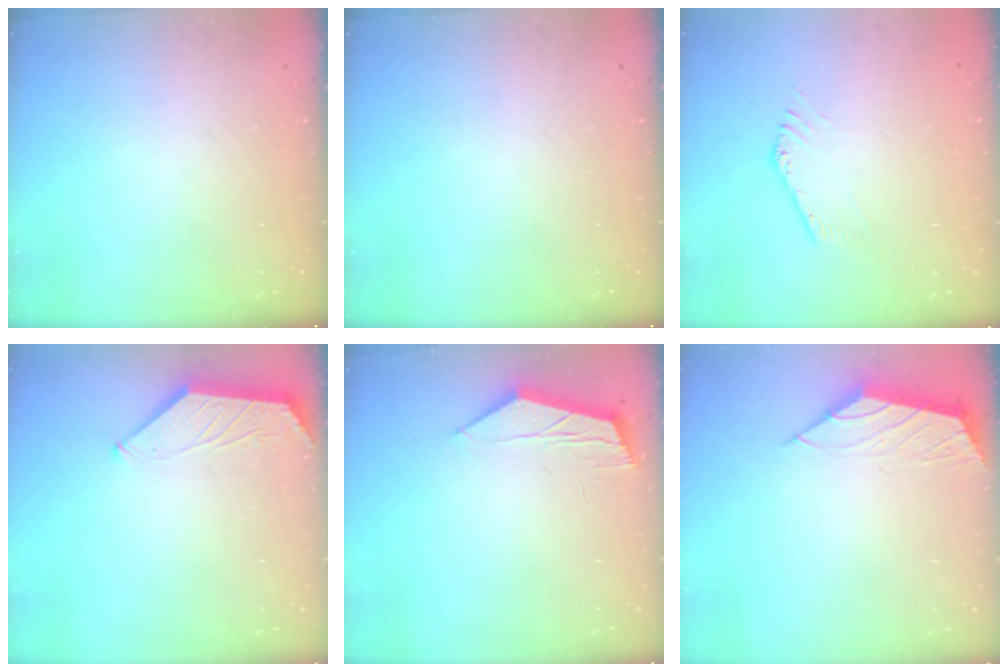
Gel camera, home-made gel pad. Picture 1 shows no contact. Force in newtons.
{"total": 0.0}
{"total": 1.6, "press": 1.6, "slide": 0.1}
{"total": 0.0}
{"total": 5.3, "press": 5.3, "slide": 0.8}
{"total": 2.2, "press": 2.2, "slide": 0.5}